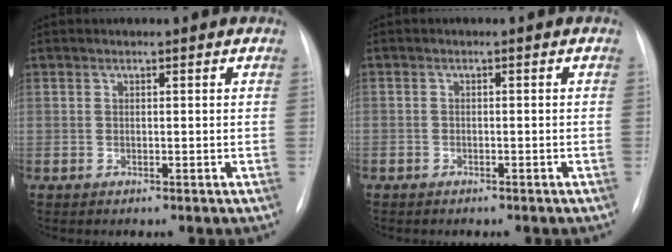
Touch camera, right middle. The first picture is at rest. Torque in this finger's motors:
{"motor_torque": [1.05, -1.09, -0.11, -0.21]}